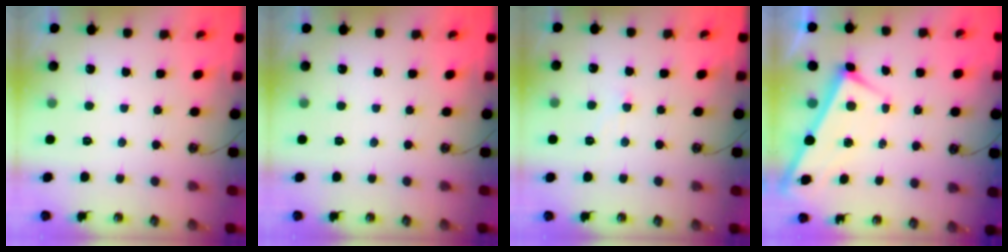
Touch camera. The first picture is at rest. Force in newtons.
{"total": 0.0}
{"total": 1.7, "press": 1.6, "slide": 0.5}
{"total": 2.6, "press": 2.6, "slide": 0.3}